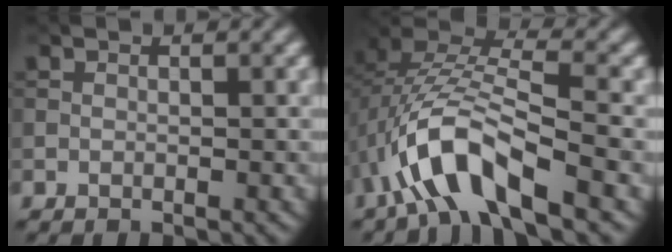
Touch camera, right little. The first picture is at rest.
{"total": 9.2, "force": [-4.2, 3.4, 7.5], "torque": [-0.155, 0.011, -0.084]}